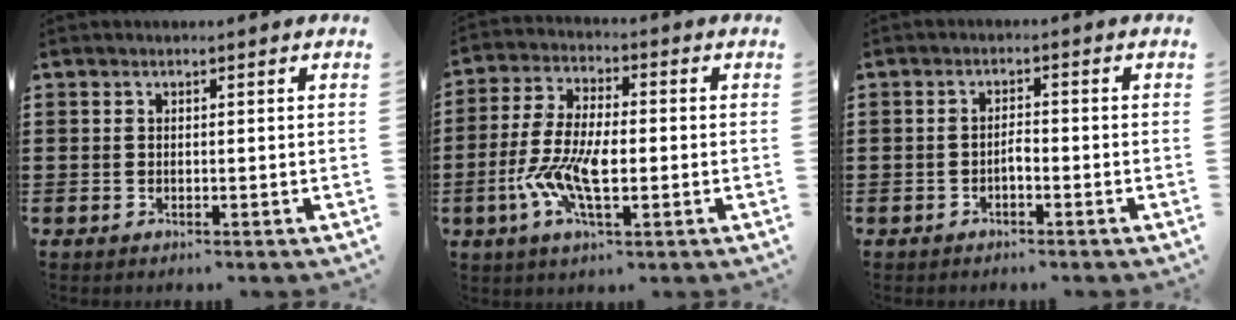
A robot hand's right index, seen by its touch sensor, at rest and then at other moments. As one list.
[{"total": 9.2, "force": [-2.6, 3.8, 8.0], "torque": [-0.189, -0.012, -0.053]}, {"total": 1.4, "force": [-0.9, 0.4, 1.1], "torque": [-0.024, 0.000, -0.017]}]